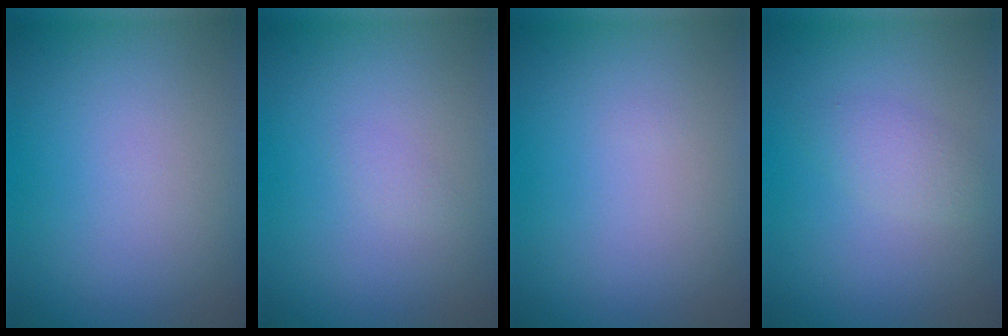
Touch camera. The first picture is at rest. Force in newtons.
{"total": 0.7, "press": 0.7, "slide": 0.1}
{"total": 0.0}
{"total": 1.9, "press": 1.9, "slide": 0.1}